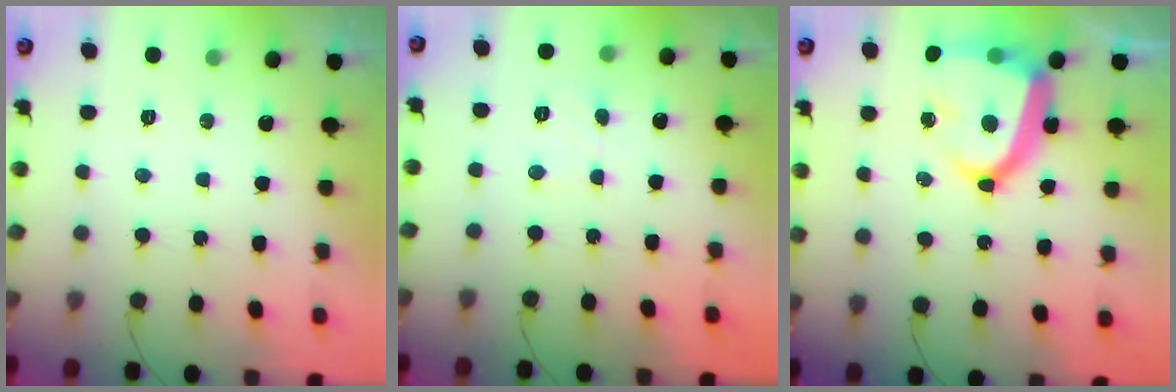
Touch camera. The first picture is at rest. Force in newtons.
{"total": 2.4, "press": 2.4, "slide": 0.2}
{"total": 17.3, "press": 17.2, "slide": 1.6}